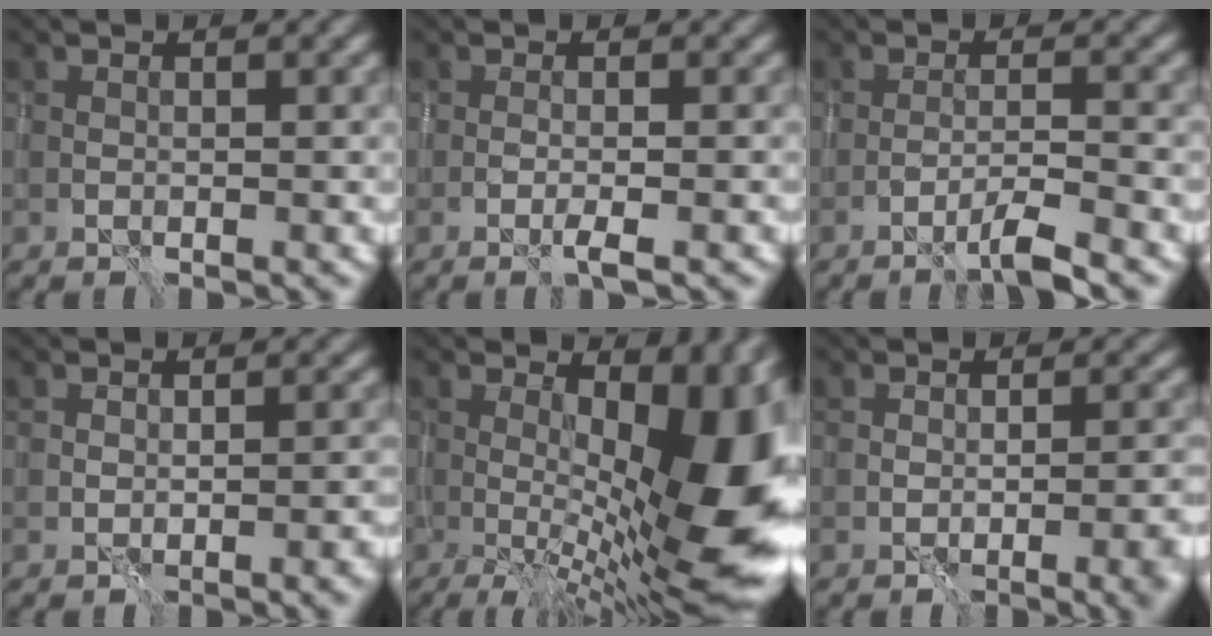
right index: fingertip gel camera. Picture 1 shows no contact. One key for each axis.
{"total": 1.3, "fx": -0.5, "fy": 0.1, "fz": 1.2, "tx": -0.022, "ty": 0.002, "tz": -0.013}
{"total": 2.8, "fx": -2.0, "fy": 0.0, "fz": 1.9, "tx": -0.028, "ty": 0.008, "tz": -0.046}
{"total": 2.2, "fx": -1.0, "fy": 0.4, "fz": 1.9, "tx": -0.023, "ty": 0.002, "tz": -0.015}
{"total": 15.0, "fx": 0.2, "fy": 5.9, "fz": 13.8, "tx": -0.157, "ty": 0.013, "tz": 0.006}
{"total": 4.9, "fx": -2.1, "fy": 1.5, "fz": 4.1, "tx": -0.045, "ty": 0.003, "tz": -0.024}